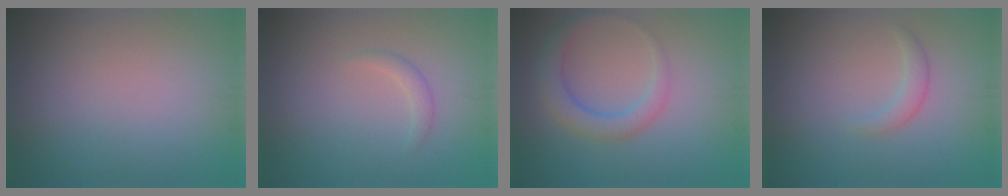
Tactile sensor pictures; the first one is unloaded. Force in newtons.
{"total": 1.1, "press": 1.1, "slide": 0.0}
{"total": 3.2, "press": 3.2, "slide": 0.2}
{"total": 1.4, "press": 1.4, "slide": 0.2}